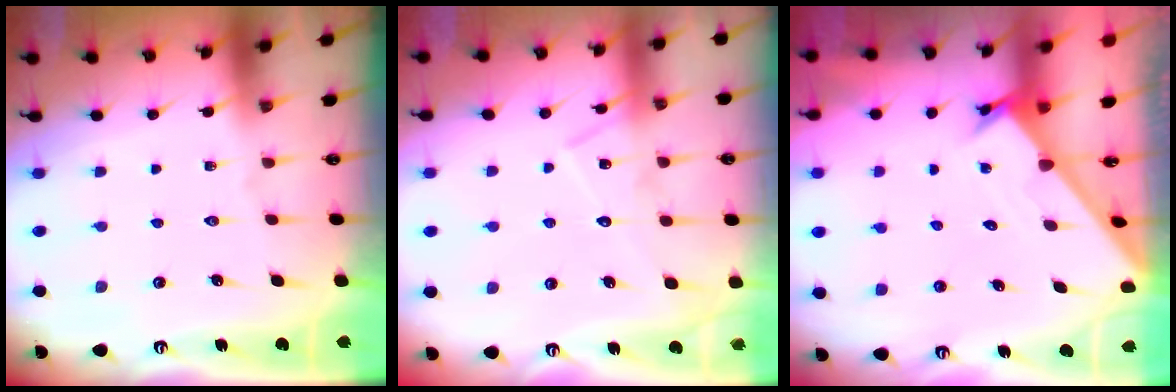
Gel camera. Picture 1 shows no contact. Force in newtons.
{"total": 10.7, "press": 10.7, "slide": 0.7}
{"total": 1.8, "press": 1.8, "slide": 0.1}